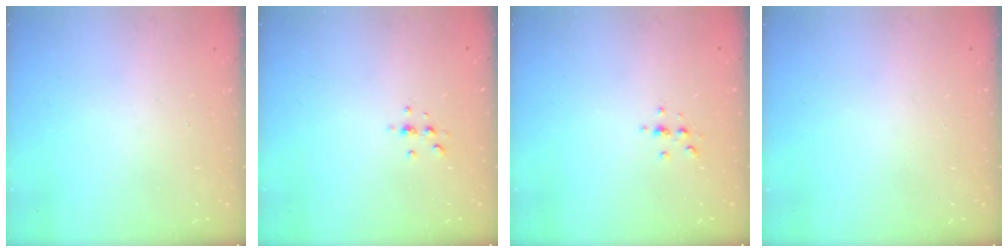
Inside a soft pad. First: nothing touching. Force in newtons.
{"total": 3.7, "press": 3.3, "slide": 1.6}
{"total": 2.4, "press": 2.4, "slide": 0.3}
{"total": 0.0}